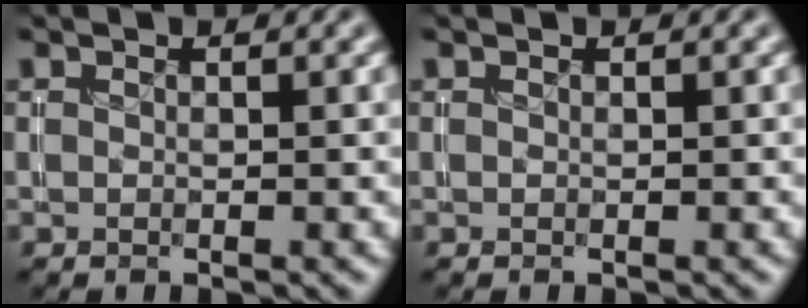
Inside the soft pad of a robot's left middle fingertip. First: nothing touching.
{"total": 0.0}